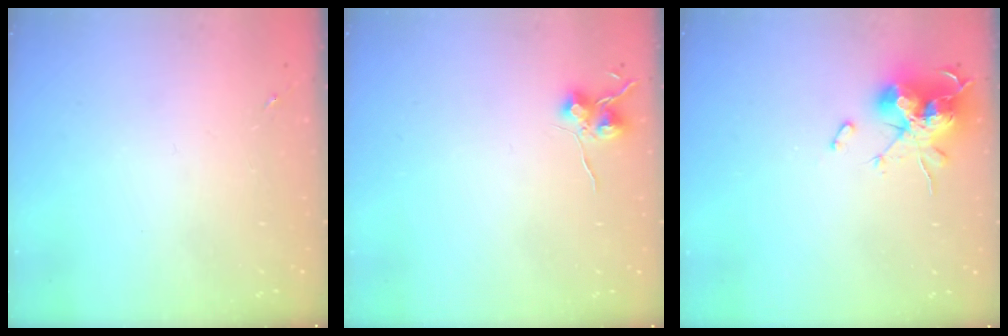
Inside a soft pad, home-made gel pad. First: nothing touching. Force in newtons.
{"total": 6.9, "press": 6.9, "slide": 0.6}
{"total": 16.4, "press": 16.4, "slide": 0.1}